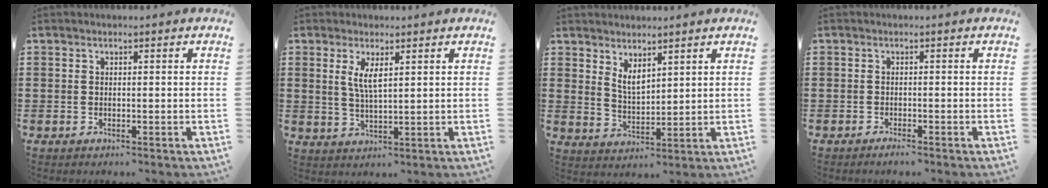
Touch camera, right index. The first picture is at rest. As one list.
[{"total": 3.8, "force": [1.3, 1.0, 3.4], "torque": [-0.072, 0.002, 0.022]}, {"total": 3.4, "force": [2.5, 1.5, 1.8], "torque": [-0.043, 0.001, 0.045]}, {"total": 1.1, "force": [-1.1, 0.0, 0.4], "torque": [-0.009, -0.004, -0.020]}]